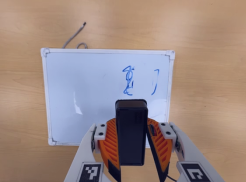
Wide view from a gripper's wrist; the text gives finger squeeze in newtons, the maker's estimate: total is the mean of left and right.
{"total": 7.6, "left": 6.5, "right": 8.7}